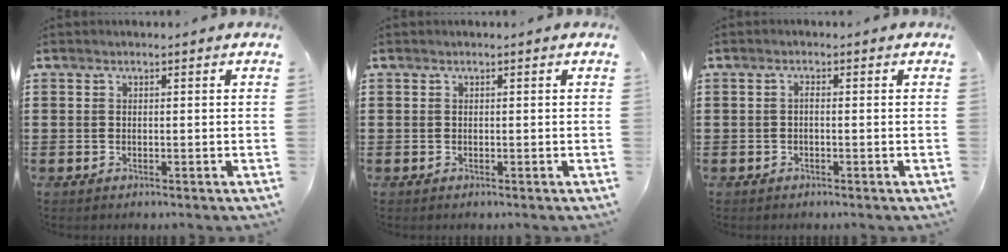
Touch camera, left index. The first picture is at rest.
{"total": 0.0}
{"total": 0.7, "force": [-0.3, 0.1, 0.7], "torque": [-0.014, -0.004, -0.004]}